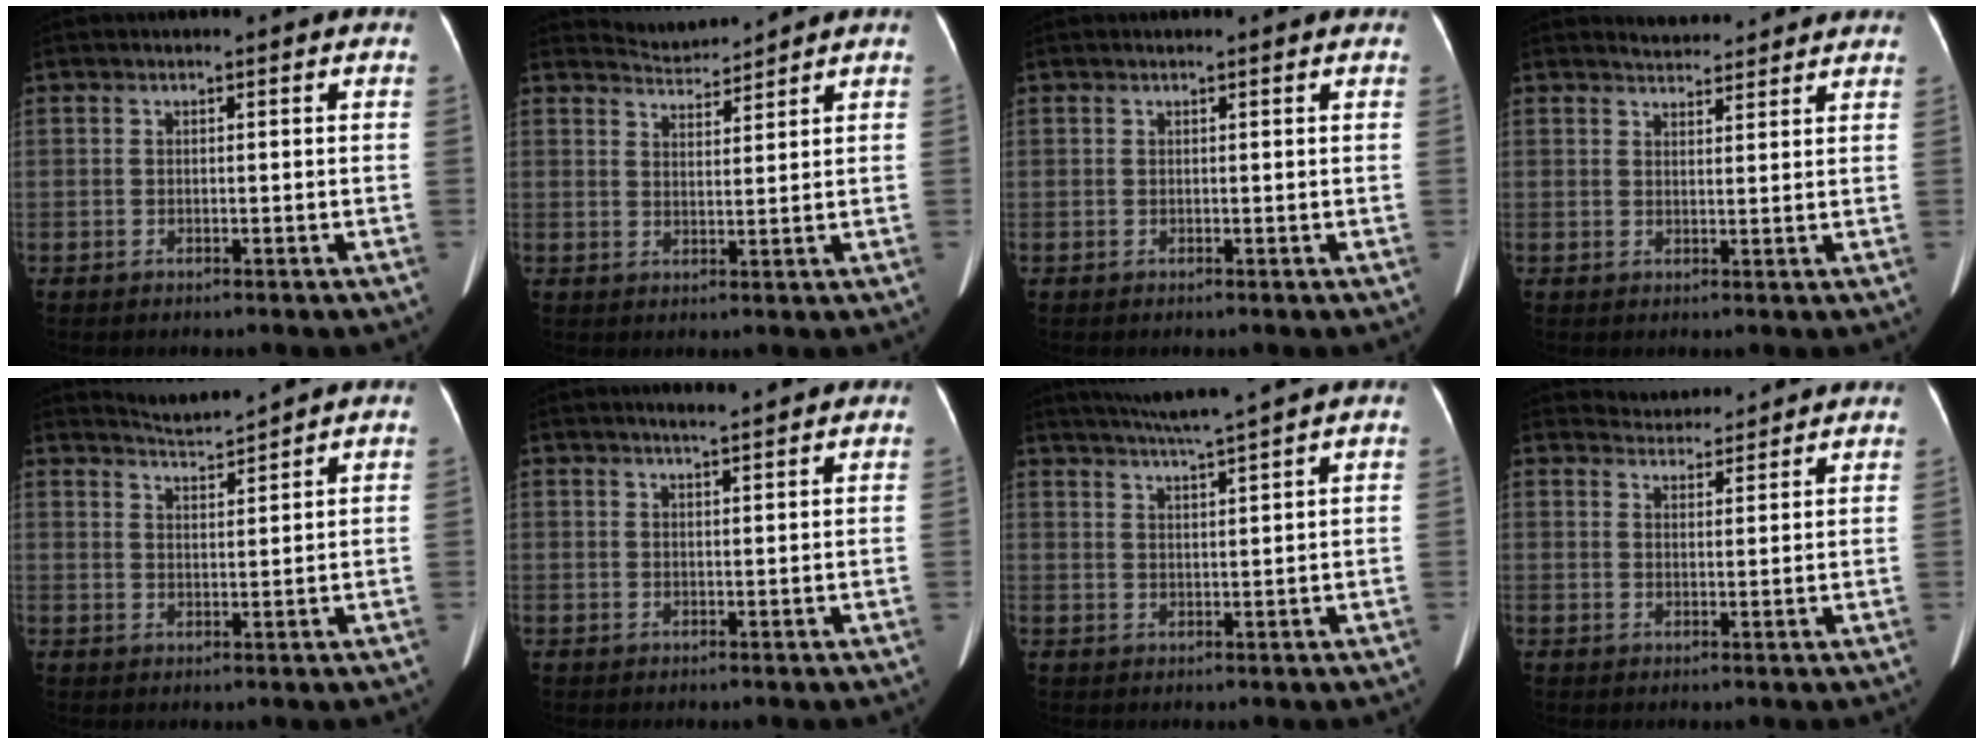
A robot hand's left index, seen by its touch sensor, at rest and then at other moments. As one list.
[{"total": 3.7, "force": [3.6, -0.5, -0.8], "torque": [0.007, 0.003, 0.071]}, {"total": 2.2, "force": [2.0, 0.1, 1.0], "torque": [-0.016, 0.012, 0.017]}, {"total": 5.8, "force": [5.6, 1.2, 0.9], "torque": [-0.015, 0.019, 0.070]}, {"total": 3.6, "force": [3.4, -1.2, -0.5], "torque": [0.003, -0.005, 0.069]}, {"total": 4.3, "force": [3.7, 0.4, 2.2], "torque": [-0.035, 0.012, 0.050]}, {"total": 7.2, "force": [6.3, -1.7, 3.2], "torque": [-0.054, 0.006, 0.102]}, {"total": 5.1, "force": [5.0, 0.8, -0.2], "torque": [-0.004, 0.020, 0.072]}]